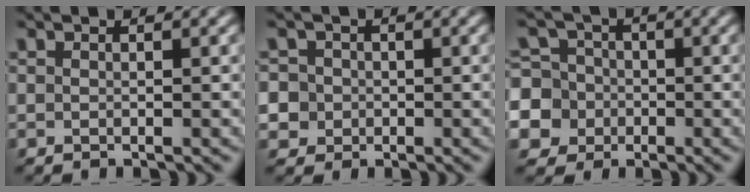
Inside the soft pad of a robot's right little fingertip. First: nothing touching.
{"total": 5.9, "force": [-1.1, 5.6, 1.8], "torque": [-0.056, -0.026, -0.016]}
{"total": 12.2, "force": [-2.7, 11.4, 3.3], "torque": [-0.102, -0.062, -0.046]}